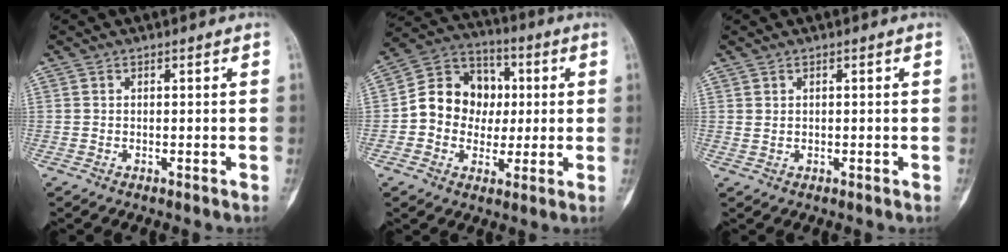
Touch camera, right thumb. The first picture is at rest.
{"total": 13.3, "force": [0.2, 11.6, 6.6], "torque": [-0.066, 0.030, -0.005]}
{"total": 0.8, "force": [0.3, 0.6, 0.4], "torque": [-0.007, 0.001, 0.007]}